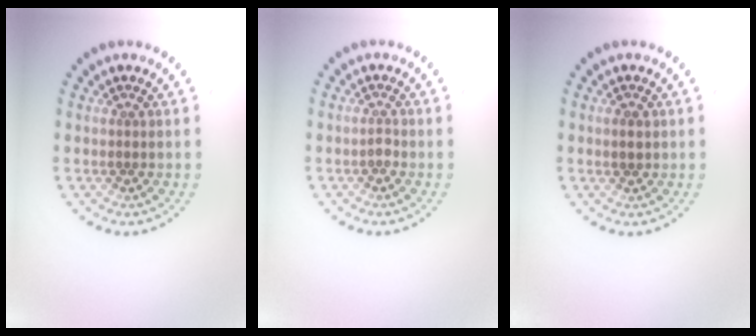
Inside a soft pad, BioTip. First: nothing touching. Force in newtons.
{"total": 0.7, "press": 0.4, "slide": 0.5}
{"total": 1.0, "press": 1.0, "slide": 0.2}